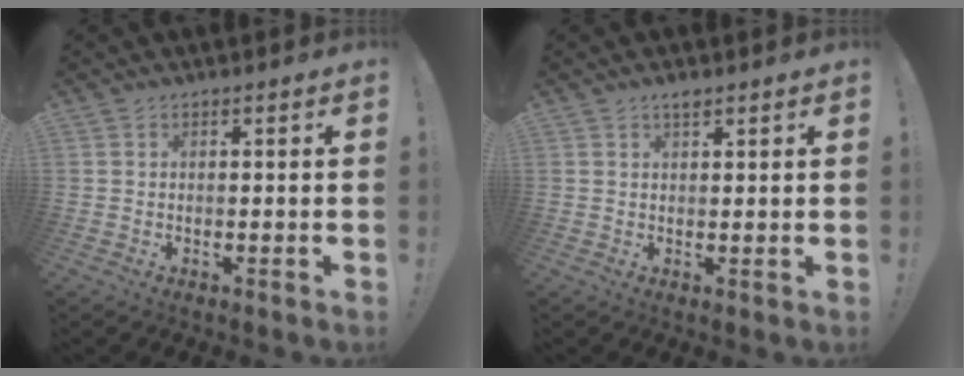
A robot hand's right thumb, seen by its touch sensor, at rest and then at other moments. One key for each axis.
{"total": 1.9, "fx": 1.6, "fy": 0.3, "fz": 0.9, "tx": -0.005, "ty": -0.012, "tz": 0.025}